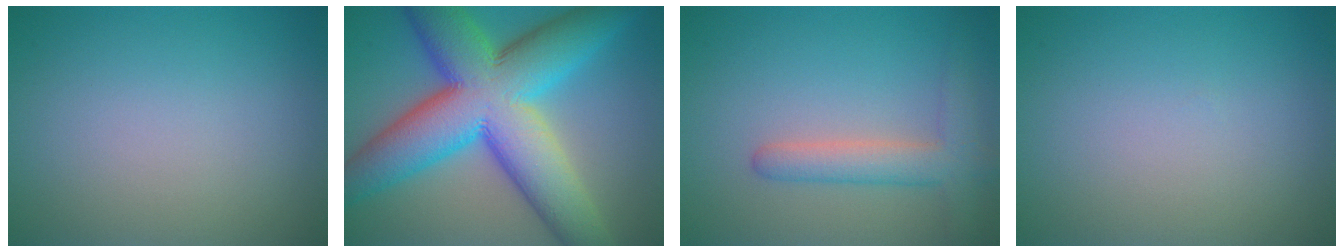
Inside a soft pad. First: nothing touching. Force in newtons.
{"total": 14.9, "press": 14.9, "slide": 0.2}
{"total": 3.6, "press": 3.6, "slide": 0.3}
{"total": 0.0}